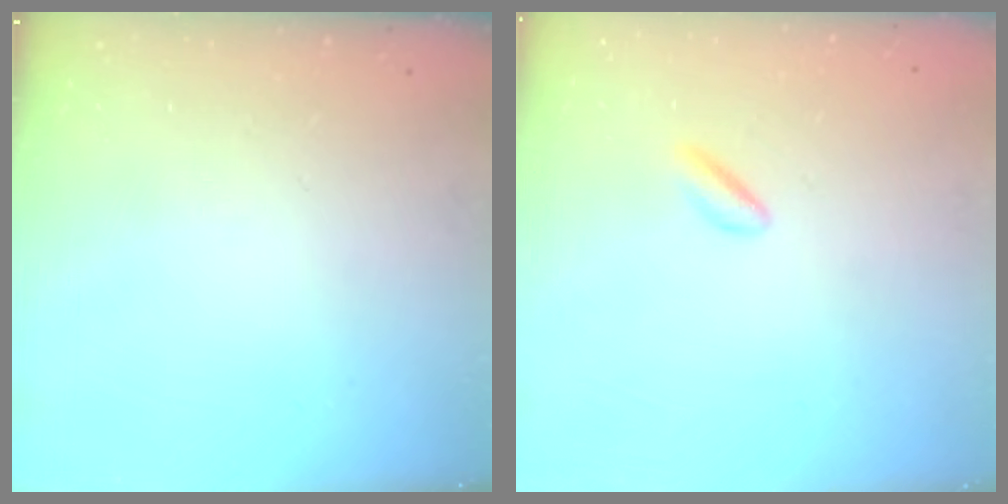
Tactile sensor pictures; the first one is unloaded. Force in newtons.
{"total": 1.8, "press": 1.6, "slide": 0.9}